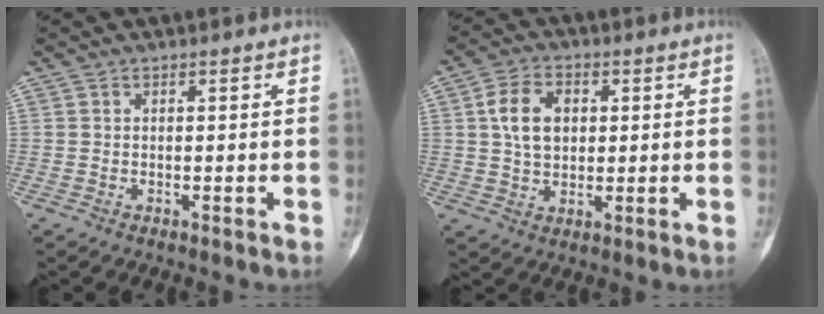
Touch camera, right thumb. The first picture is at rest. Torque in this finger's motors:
{"motor_torque": [-0.47, 0.77, 0.83, 0.06, 0.05]}